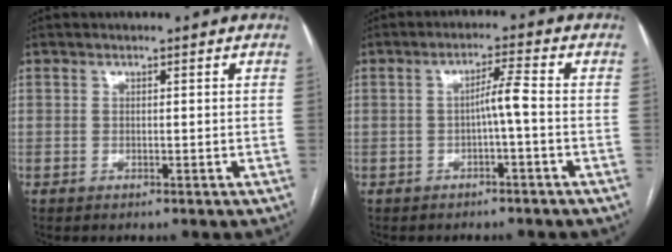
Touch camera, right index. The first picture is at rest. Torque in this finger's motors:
{"motor_torque": [0.56, 0.06, 0.26, 0.06]}